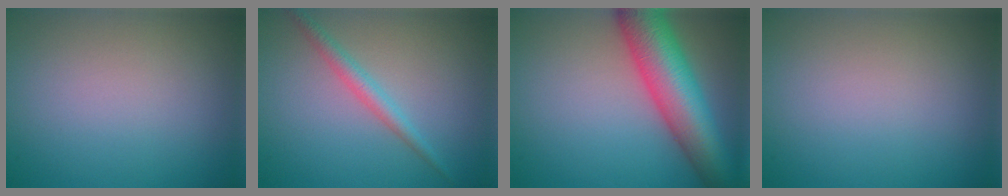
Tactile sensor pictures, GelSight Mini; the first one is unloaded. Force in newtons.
{"total": 2.0, "press": 2.0, "slide": 0.1}
{"total": 10.1, "press": 10.1, "slide": 0.5}
{"total": 0.0}